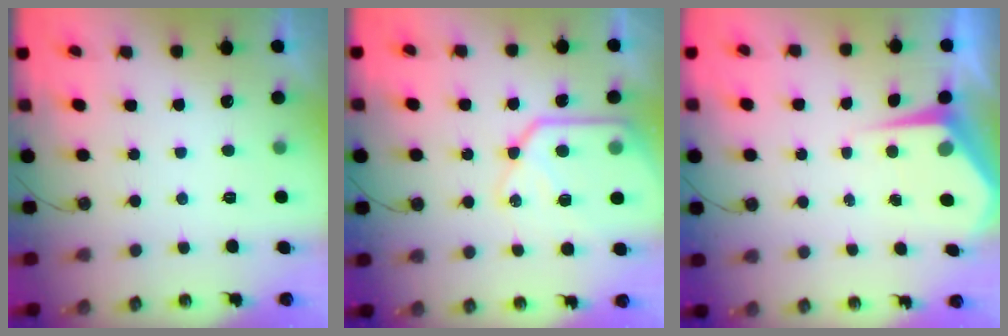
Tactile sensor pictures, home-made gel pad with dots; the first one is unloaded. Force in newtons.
{"total": 16.0, "press": 15.9, "slide": 1.8}
{"total": 4.8, "press": 4.7, "slide": 0.4}